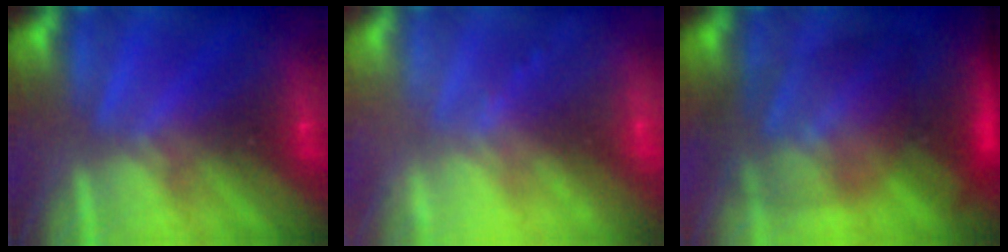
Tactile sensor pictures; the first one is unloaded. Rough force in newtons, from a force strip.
{"total": 2.4}
{"total": 7.4}